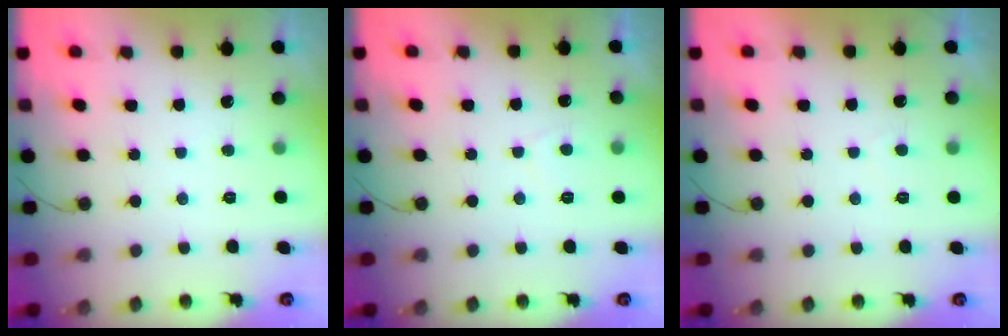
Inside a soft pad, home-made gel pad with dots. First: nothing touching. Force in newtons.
{"total": 0.8, "press": 0.6, "slide": 0.5}
{"total": 1.0, "press": 0.8, "slide": 0.5}